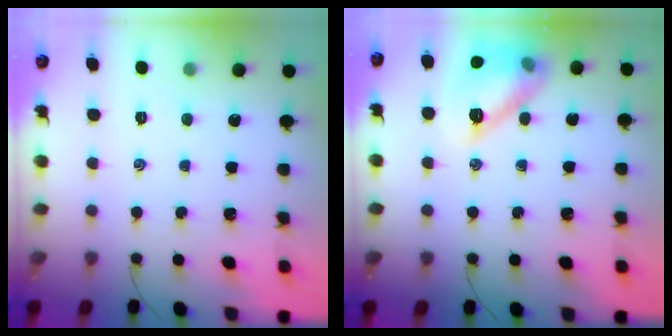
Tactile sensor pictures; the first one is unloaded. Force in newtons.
{"total": 14.5, "press": 14.5, "slide": 0.8}